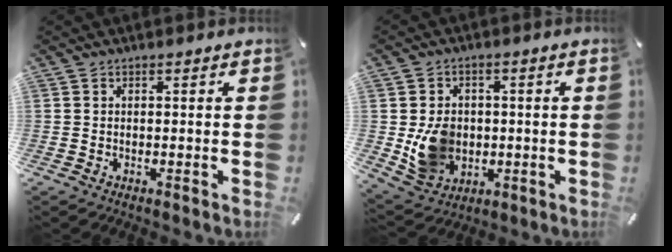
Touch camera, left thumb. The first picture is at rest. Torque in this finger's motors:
{"motor_torque": [1.26, 2.18, 1.01, 0.15, 0.15]}